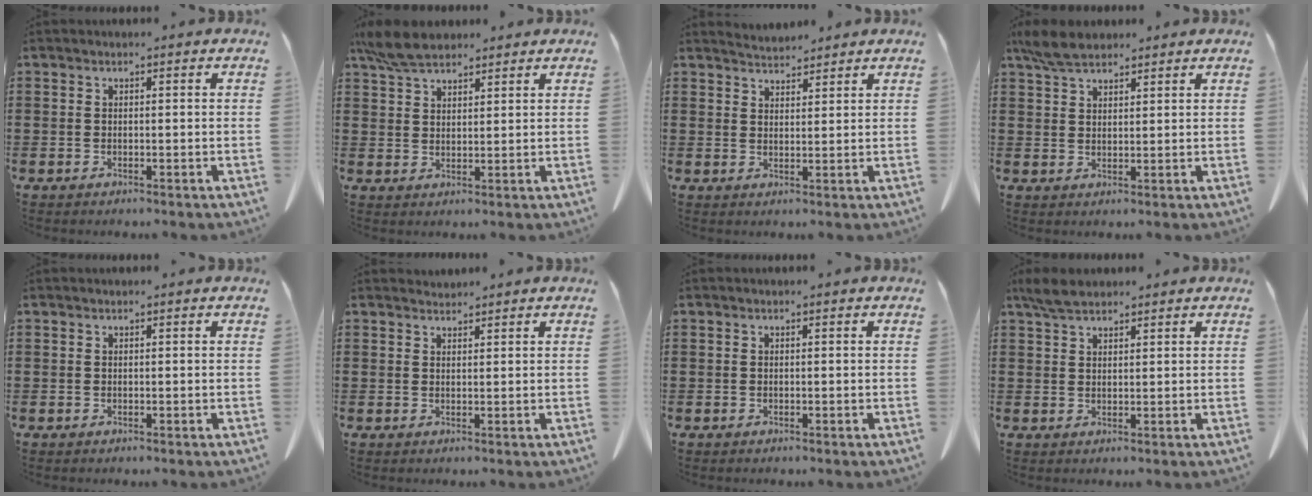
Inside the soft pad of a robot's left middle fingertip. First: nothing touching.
{"total": 6.0, "force": [5.0, 2.1, 2.5], "torque": [-0.065, -0.005, 0.095]}
{"total": 3.0, "force": [3.0, 0.3, 0.0], "torque": [-0.008, -0.010, 0.057]}
{"total": 4.9, "force": [4.1, 1.7, 2.1], "torque": [-0.053, -0.002, 0.078]}
{"total": 0.0}
{"total": 1.4, "force": [1.3, 0.2, -0.1], "torque": [-0.002, -0.001, 0.027]}
{"total": 0.0}
{"total": 3.6, "force": [2.9, 1.3, 1.8], "torque": [-0.042, 0.003, 0.056]}